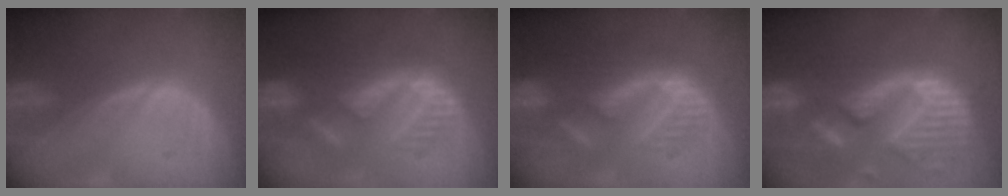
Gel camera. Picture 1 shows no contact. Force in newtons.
{"total": 9.0, "press": 8.7, "slide": 2.2}
{"total": 10.4, "press": 9.6, "slide": 3.8}
{"total": 14.4, "press": 12.0, "slide": 8.0}